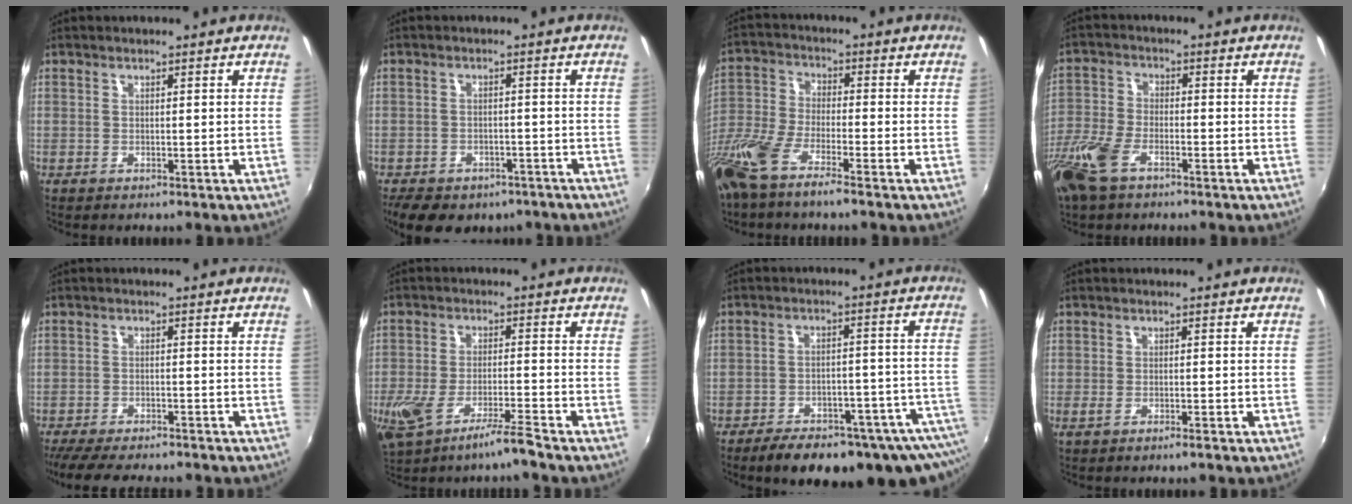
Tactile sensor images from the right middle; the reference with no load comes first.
{"total": 11.8, "force": [-8.3, 6.3, 5.4], "torque": [-0.124, -0.013, -0.110]}
{"total": 14.0, "force": [-10.0, 2.6, 9.5], "torque": [-0.218, -0.036, -0.198]}
{"total": 10.8, "force": [-6.8, 4.6, 6.9], "torque": [-0.172, -0.016, -0.144]}
{"total": 11.1, "force": [-9.7, 1.9, 5.0], "torque": [-0.114, -0.027, -0.156]}
{"total": 8.1, "force": [-5.6, 0.7, 5.8], "torque": [-0.131, -0.016, -0.100]}
{"total": 21.5, "force": [-17.1, 6.6, 11.2], "torque": [-0.159, -0.022, -0.212]}
{"total": 1.8, "force": [-1.3, 0.1, 1.3], "torque": [-0.028, -0.004, -0.024]}